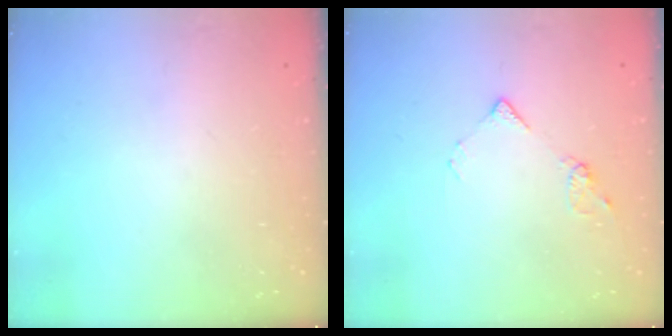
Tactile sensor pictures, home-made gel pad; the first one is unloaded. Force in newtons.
{"total": 7.9, "press": 7.9, "slide": 0.8}